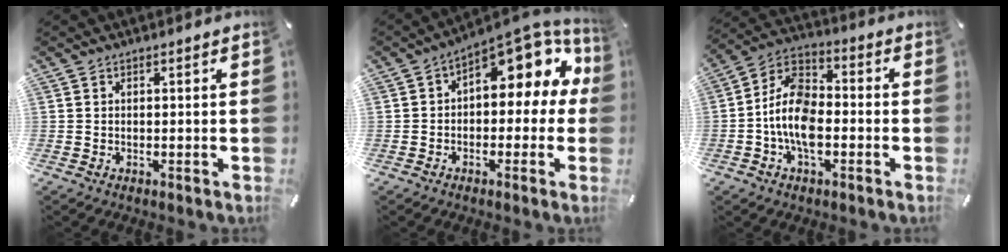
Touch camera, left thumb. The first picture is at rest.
{"total": 11.1, "force": [5.7, 5.9, 7.5], "torque": [-0.093, -0.057, 0.098]}
{"total": 12.0, "force": [-3.7, 7.2, 8.9], "torque": [-0.197, 0.014, -0.070]}